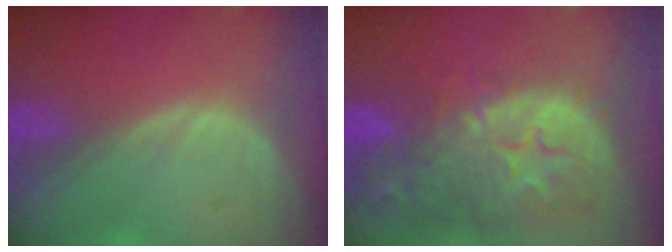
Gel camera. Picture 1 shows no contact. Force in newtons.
{"total": 14.7, "press": 11.8, "slide": 8.8}